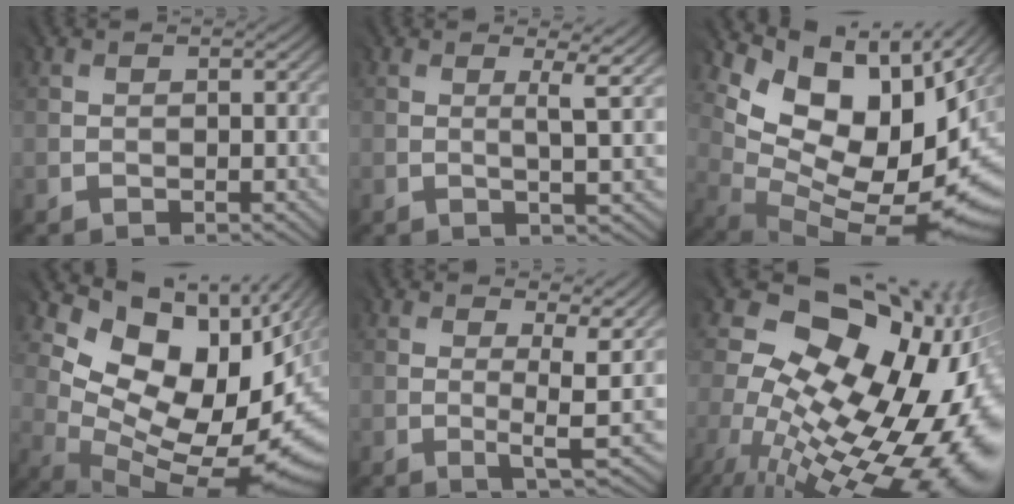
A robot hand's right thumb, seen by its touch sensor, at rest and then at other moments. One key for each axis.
{"total": 3.0, "fx": 0.6, "fy": -0.1, "fz": 2.9, "tx": -0.053, "ty": 0.003, "tz": 0.014}
{"total": 12.3, "fx": 4.5, "fy": 7.0, "fz": 9.0, "tx": -0.154, "ty": -0.014, "tz": 0.101}
{"total": 15.0, "fx": 4.6, "fy": 8.6, "fz": 11.4, "tx": -0.182, "ty": -0.011, "tz": 0.102}
{"total": 4.7, "fx": 0.9, "fy": 0.7, "fz": 4.5, "tx": -0.073, "ty": -0.004, "tz": 0.016}
{"total": 19.9, "fx": -4.3, "fy": 13.0, "fz": 14.4, "tx": -0.222, "ty": -0.005, "tz": -0.050}